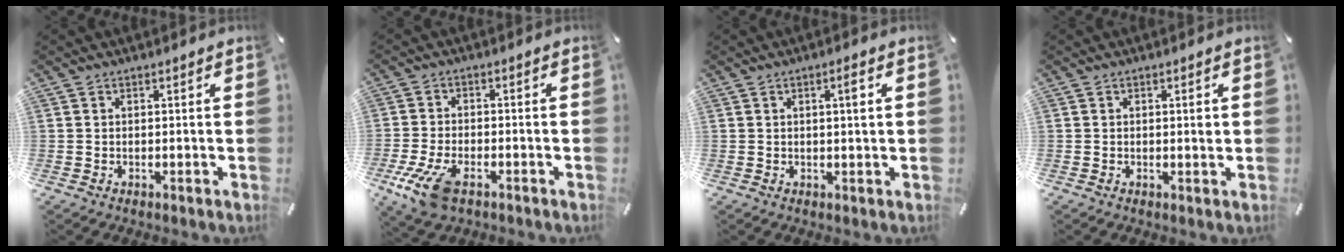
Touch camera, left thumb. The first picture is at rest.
{"total": 9.1, "force": [-4.7, 4.5, 6.4], "torque": [-0.154, 0.002, -0.088]}
{"total": 2.7, "force": [0.7, 0.4, 2.6], "torque": [-0.044, 0.000, 0.007]}
{"total": 1.4, "force": [0.2, 0.3, 1.4], "torque": [-0.011, -0.005, -0.001]}